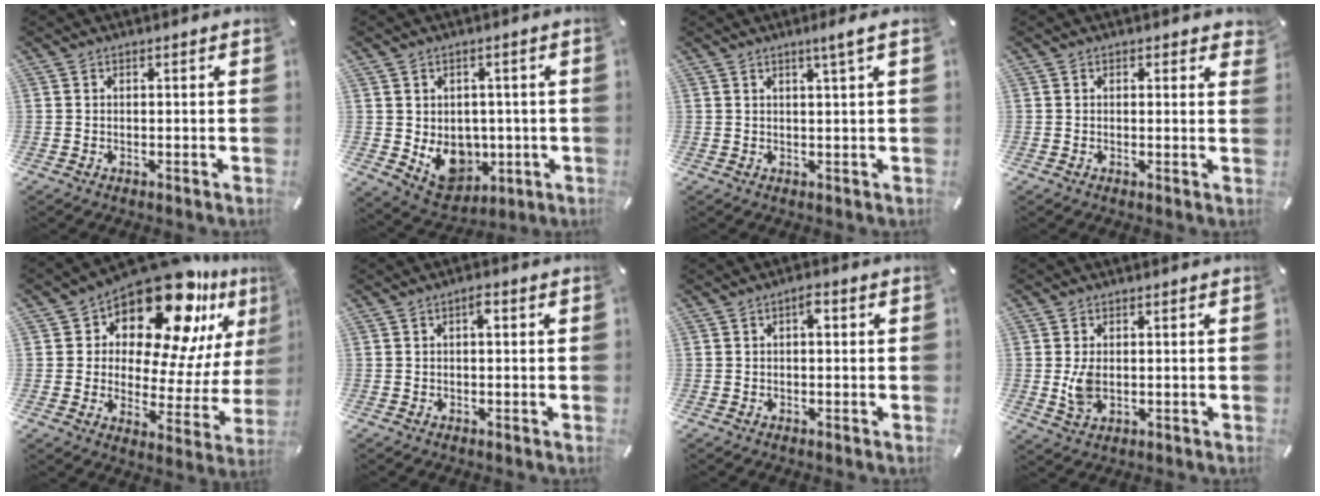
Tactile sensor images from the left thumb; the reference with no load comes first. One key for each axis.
{"total": 9.3, "fx": -0.7, "fy": 8.2, "fz": 4.3, "tx": -0.061, "ty": -0.009, "tz": -0.003}
{"total": 3.7, "fx": 1.8, "fy": 0.0, "fz": 3.2, "tx": -0.062, "ty": -0.002, "tz": 0.030}
{"total": 1.1, "fx": 0.6, "fy": 0.7, "fz": 0.5, "tx": 0.005, "ty": -0.004, "tz": 0.008}
{"total": 20.2, "fx": 14.8, "fy": 8.4, "fz": 10.9, "tx": -0.167, "ty": -0.122, "tz": 0.250}
{"total": 2.1, "fx": 0.3, "fy": 0.9, "fz": 1.9, "tx": -0.031, "ty": 0.006, "tz": 0.001}
{"total": 2.4, "fx": 0.3, "fy": 1.1, "fz": 2.1, "tx": -0.029, "ty": 0.004, "tz": -0.001}
{"total": 5.0, "fx": 0.1, "fy": 3.3, "fz": 3.8, "tx": -0.077, "ty": -0.008, "tz": -0.006}